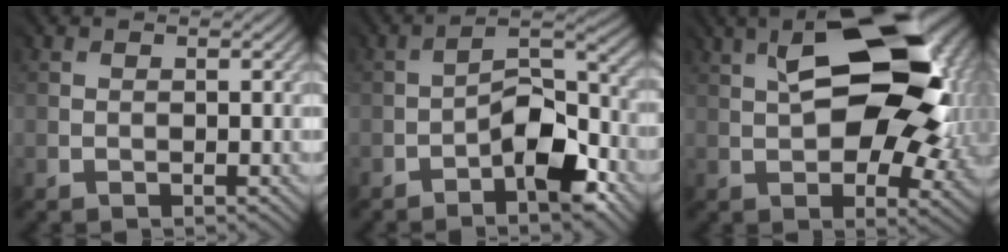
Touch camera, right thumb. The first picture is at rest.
{"total": 8.8, "force": [-5.0, 3.1, 6.4], "torque": [-0.103, 0.002, -0.091]}
{"total": 17.0, "force": [2.9, 8.3, 14.5], "torque": [-0.227, 0.024, 0.031]}